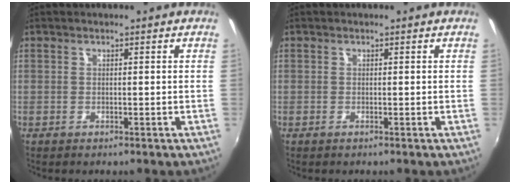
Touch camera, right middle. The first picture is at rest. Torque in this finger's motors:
{"motor_torque": [-0.05, 0.04, 0.00, 0.01]}